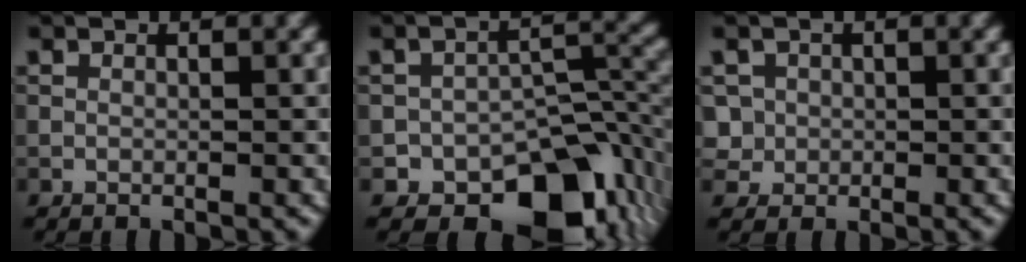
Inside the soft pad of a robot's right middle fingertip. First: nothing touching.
{"total": 10.1, "force": [-6.4, 5.7, 5.5], "torque": [-0.050, -0.011, -0.105]}
{"total": 2.3, "force": [0.2, 2.2, 0.3], "torque": [-0.006, 0.003, 0.011]}